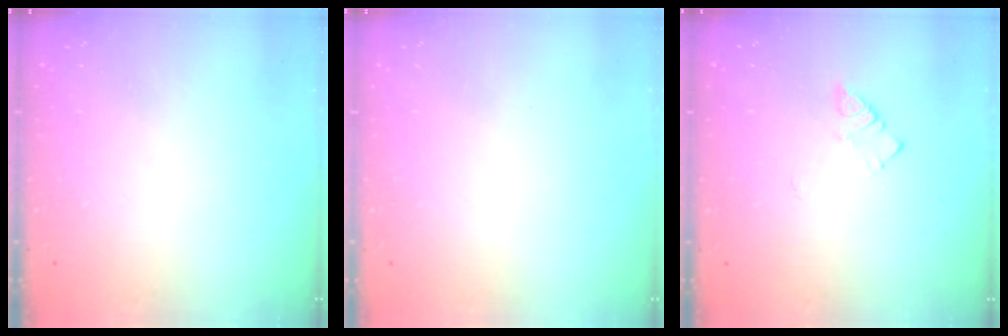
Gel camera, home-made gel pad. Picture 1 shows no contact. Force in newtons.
{"total": 1.7, "press": 1.7, "slide": 0.1}
{"total": 2.9, "press": 2.9, "slide": 0.5}